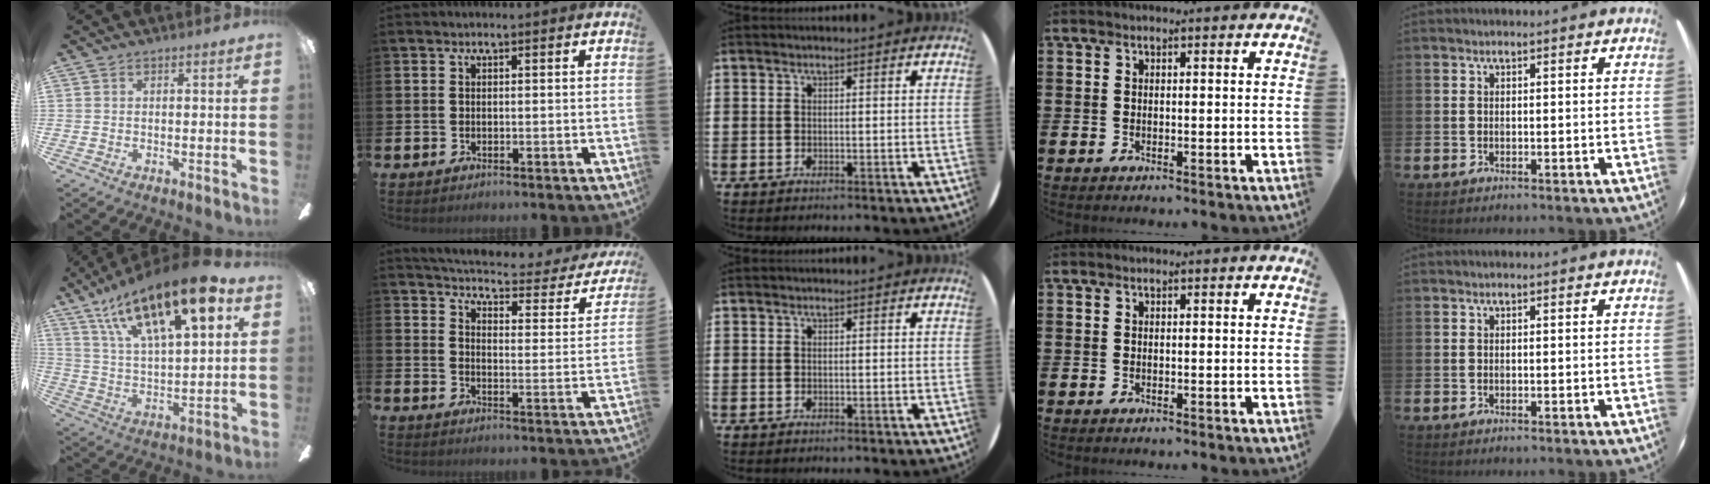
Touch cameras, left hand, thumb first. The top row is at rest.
{"thumb": {"total": 22.4, "force": [13.7, 8.1, 15.8], "torque": [-0.261, -0.065, 0.228]}, "index": {"total": 4.8, "force": [4.5, 0.7, 1.4], "torque": [-0.049, -0.038, 0.070]}}